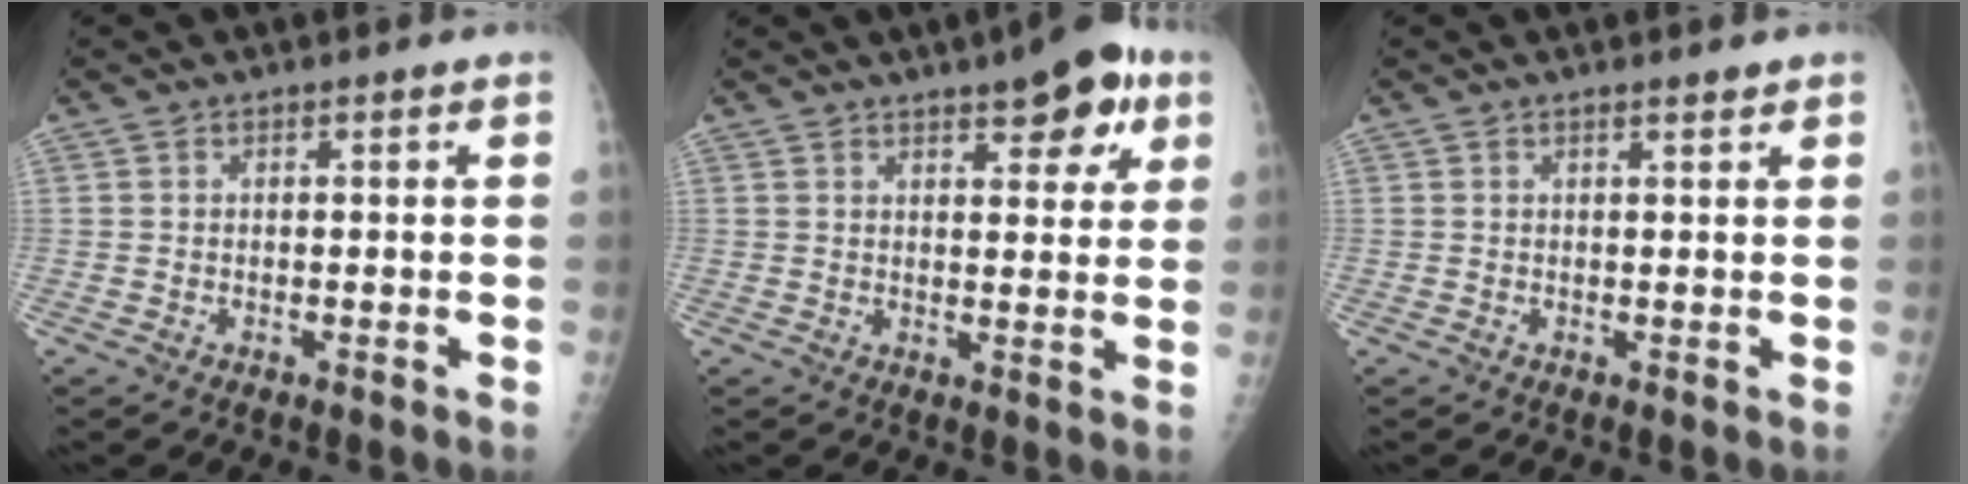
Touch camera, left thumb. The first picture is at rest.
{"total": 9.5, "force": [5.1, 3.7, 7.2], "torque": [-0.063, -0.015, 0.060]}
{"total": 0.9, "force": [0.7, 0.2, 0.6], "torque": [-0.006, -0.004, 0.011]}